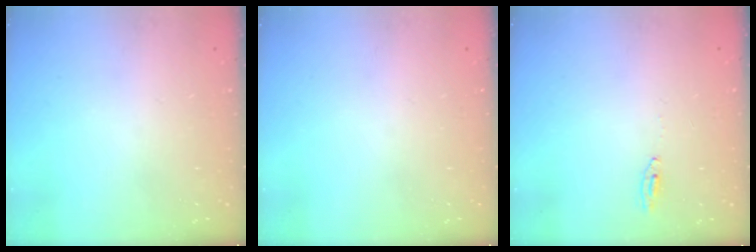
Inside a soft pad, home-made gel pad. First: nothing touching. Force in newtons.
{"total": 0.0}
{"total": 2.9, "press": 2.8, "slide": 0.2}